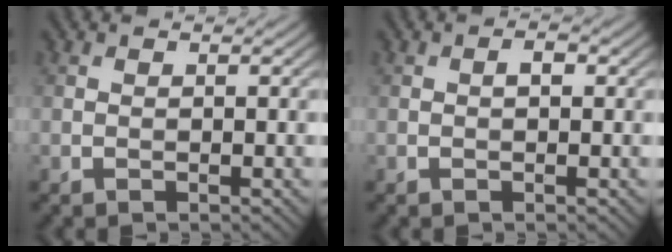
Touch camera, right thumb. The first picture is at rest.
{"total": 1.1, "force": [0.1, 0.5, 0.9], "torque": [-0.013, 0.002, -0.001]}